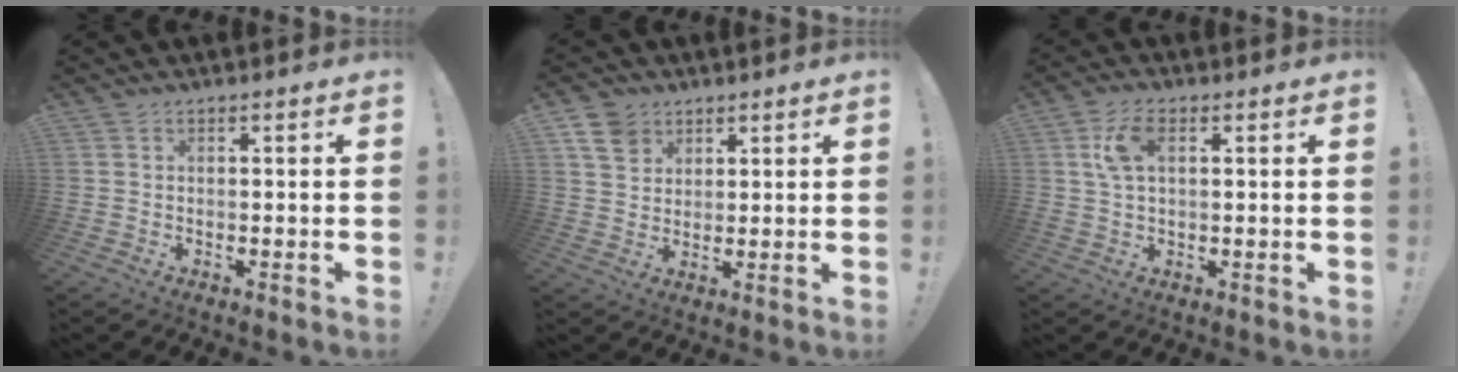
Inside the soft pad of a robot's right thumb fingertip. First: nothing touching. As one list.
[{"total": 7.6, "force": [4.5, 5.5, 2.6], "torque": [-0.042, -0.020, 0.089]}, {"total": 7.4, "force": [2.1, 3.9, 5.9], "torque": [-0.112, 0.005, 0.037]}]